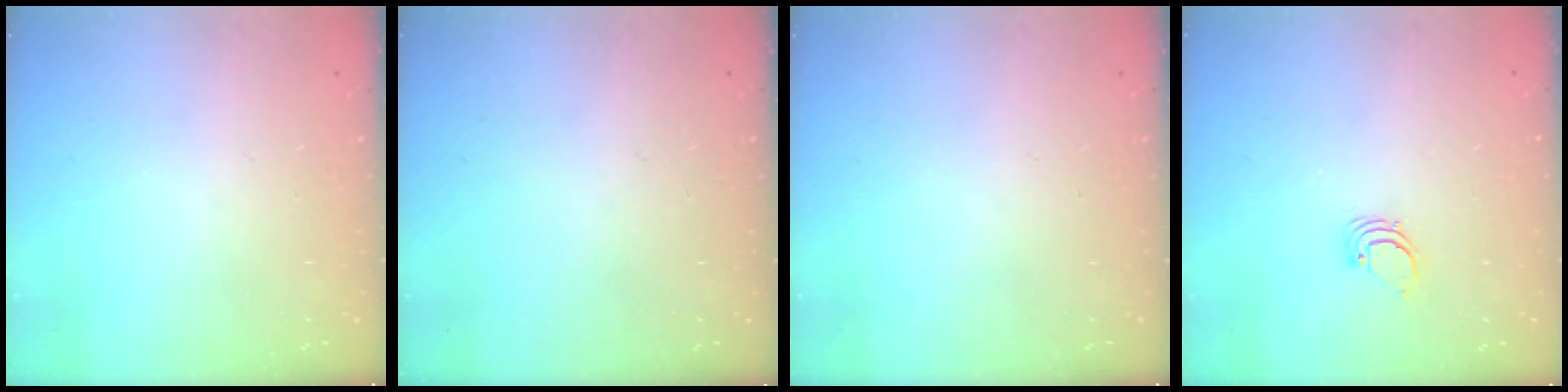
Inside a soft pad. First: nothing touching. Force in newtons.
{"total": 0.0}
{"total": 0.0}
{"total": 1.7, "press": 1.7, "slide": 0.1}